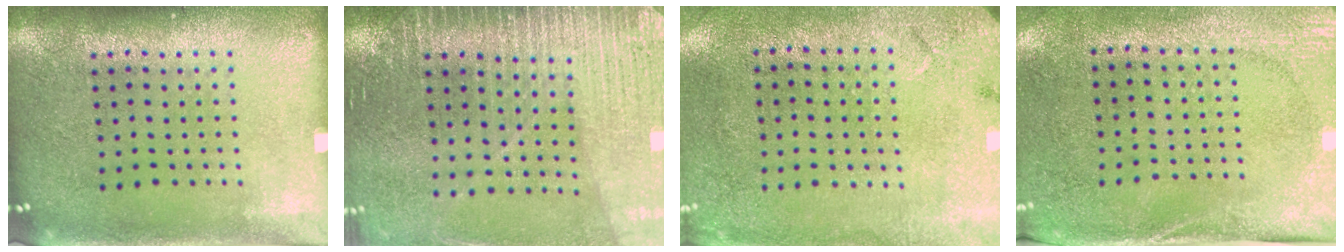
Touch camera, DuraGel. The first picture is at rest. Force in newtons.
{"total": 3.1, "press": 3.0, "slide": 0.2}
{"total": 2.7, "press": 2.2, "slide": 1.6}
{"total": 2.7, "press": 2.1, "slide": 1.6}